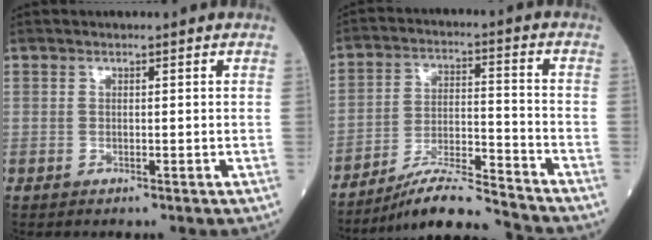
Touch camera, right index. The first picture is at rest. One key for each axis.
{"total": 10.3, "fx": -9.7, "fy": -0.7, "fz": 3.5, "tx": -0.060, "ty": 0.007, "tz": -0.172}